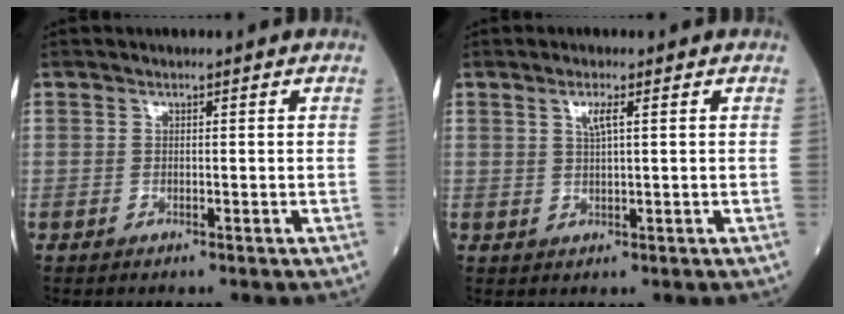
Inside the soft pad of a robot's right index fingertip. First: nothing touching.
{"total": 2.2, "force": [1.0, 0.1, 2.0], "torque": [-0.043, 0.002, 0.018]}